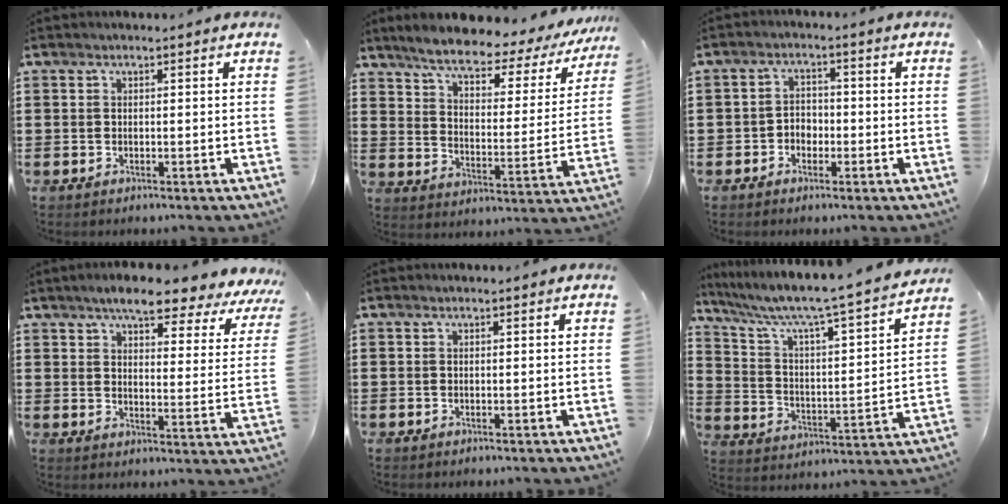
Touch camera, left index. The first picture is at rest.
{"total": 6.2, "force": [5.1, 0.9, 3.4], "torque": [-0.083, -0.032, 0.076]}
{"total": 2.5, "force": [-1.4, 1.8, 0.9], "torque": [-0.021, 0.007, -0.032]}
{"total": 6.9, "force": [5.8, 1.2, 3.6], "torque": [-0.067, -0.030, 0.093]}
{"total": 0.0}
{"total": 5.9, "force": [5.0, -0.1, 3.1], "torque": [-0.086, -0.051, 0.072]}